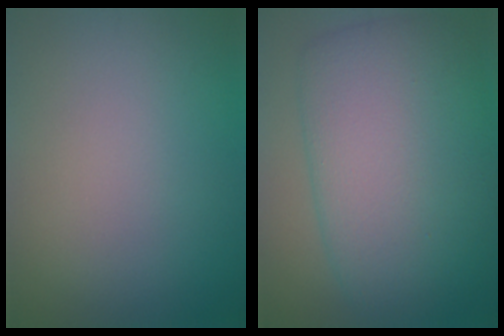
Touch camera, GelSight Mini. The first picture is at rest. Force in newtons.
{"total": 10.3, "press": 10.3, "slide": 0.3}